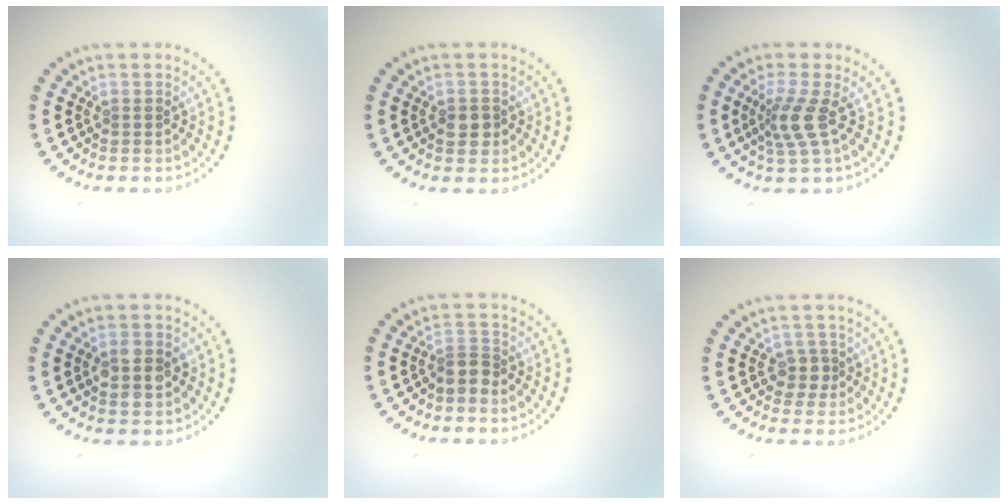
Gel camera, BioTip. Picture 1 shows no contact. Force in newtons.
{"total": 1.8, "press": 1.8, "slide": 0.4}
{"total": 2.9, "press": 2.0, "slide": 2.0}
{"total": 3.5, "press": 3.5, "slide": 0.1}
{"total": 2.1, "press": 1.6, "slide": 1.3}
{"total": 1.7, "press": 1.4, "slide": 1.0}